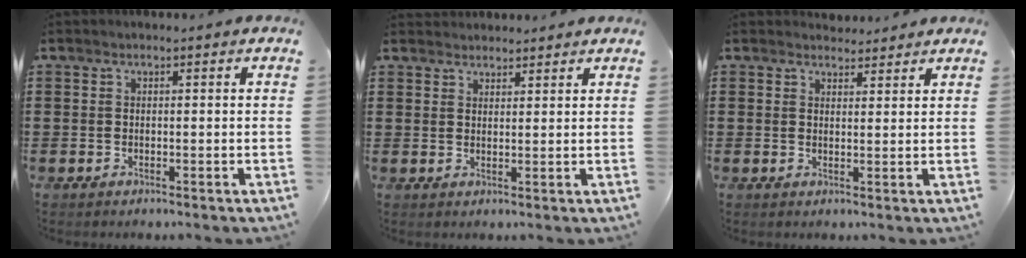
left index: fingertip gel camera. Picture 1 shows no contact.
{"total": 2.2, "force": [2.1, 0.5, -0.2], "torque": [-0.001, 0.000, 0.042]}
{"total": 2.5, "force": [2.3, 0.8, 0.0], "torque": [0.001, -0.005, 0.042]}